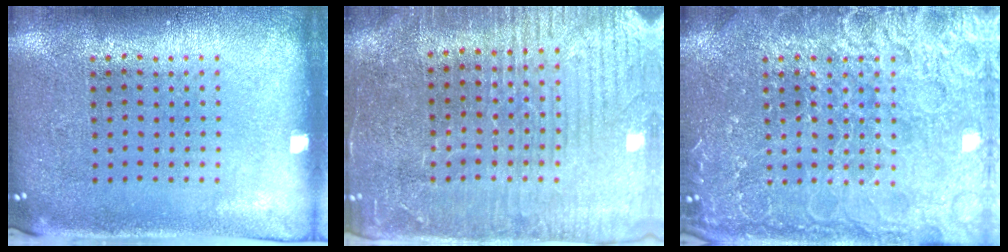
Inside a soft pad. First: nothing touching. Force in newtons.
{"total": 4.2, "press": 3.9, "slide": 1.5}
{"total": 7.0, "press": 6.9, "slide": 0.8}